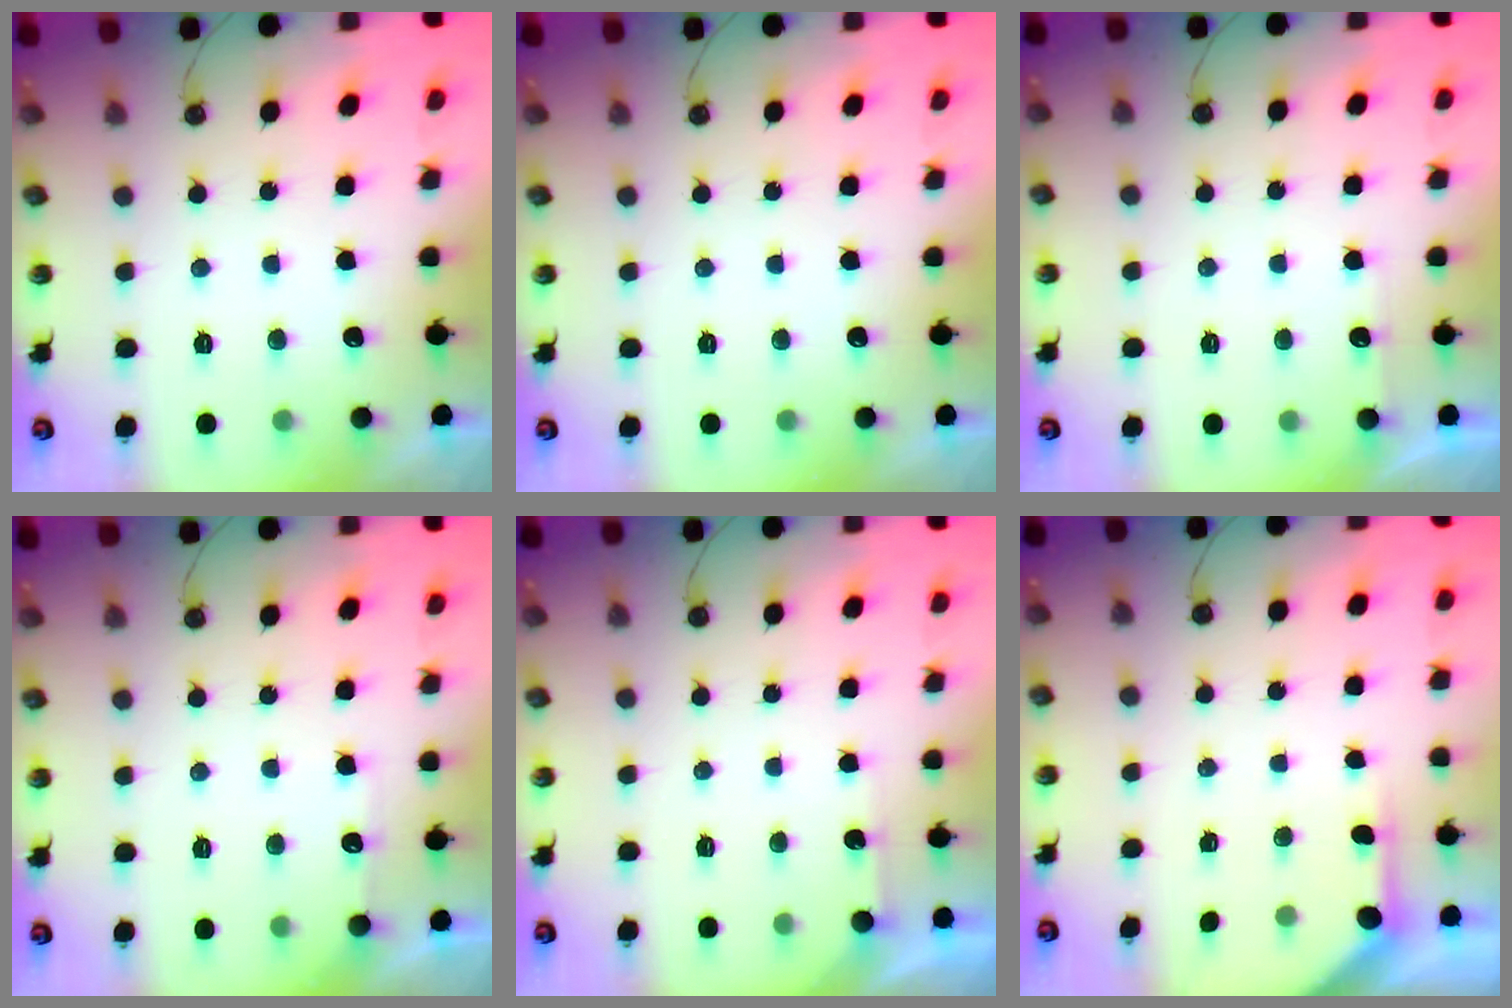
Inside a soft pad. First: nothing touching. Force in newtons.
{"total": 0.0}
{"total": 2.7, "press": 2.7, "slide": 0.4}
{"total": 4.3, "press": 4.3, "slide": 0.4}
{"total": 1.7, "press": 1.7, "slide": 0.3}
{"total": 2.2, "press": 2.2, "slide": 0.3}